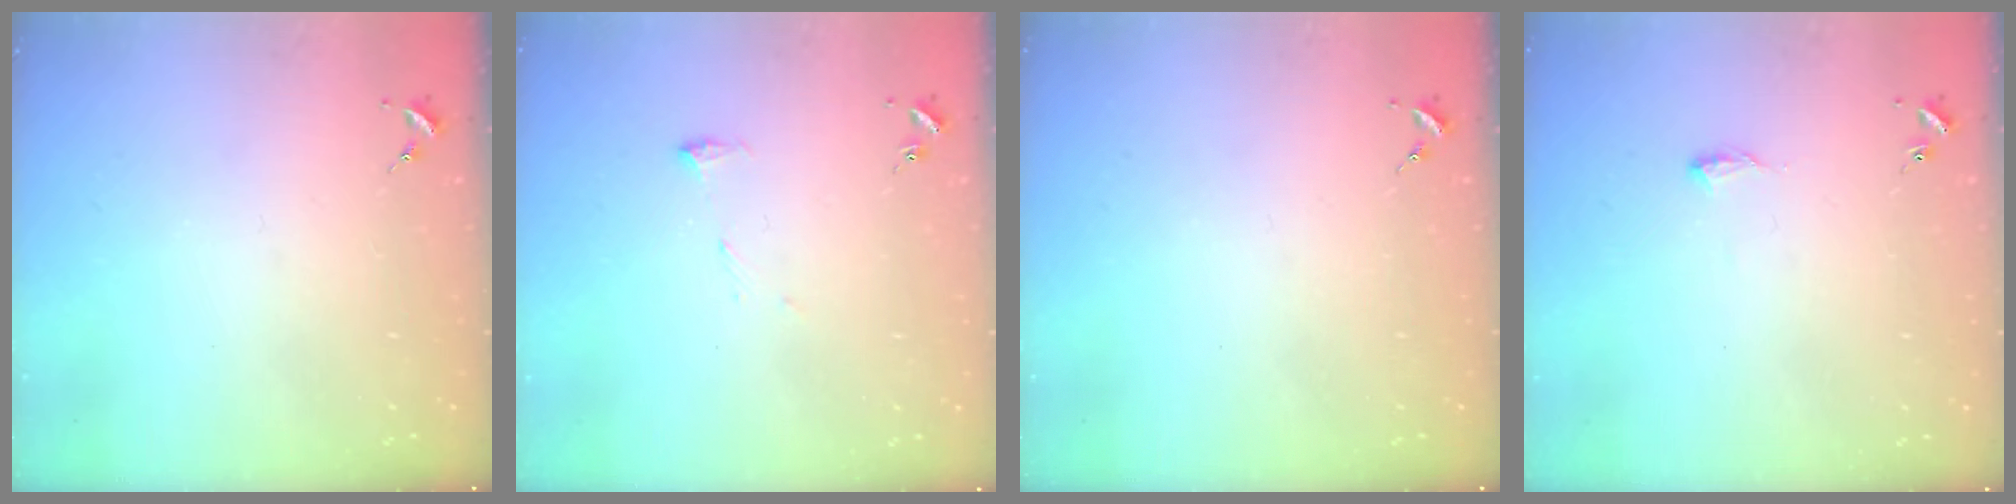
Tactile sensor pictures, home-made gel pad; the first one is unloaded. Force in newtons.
{"total": 6.5, "press": 6.5, "slide": 0.7}
{"total": 0.0}
{"total": 4.9, "press": 4.9, "slide": 0.8}